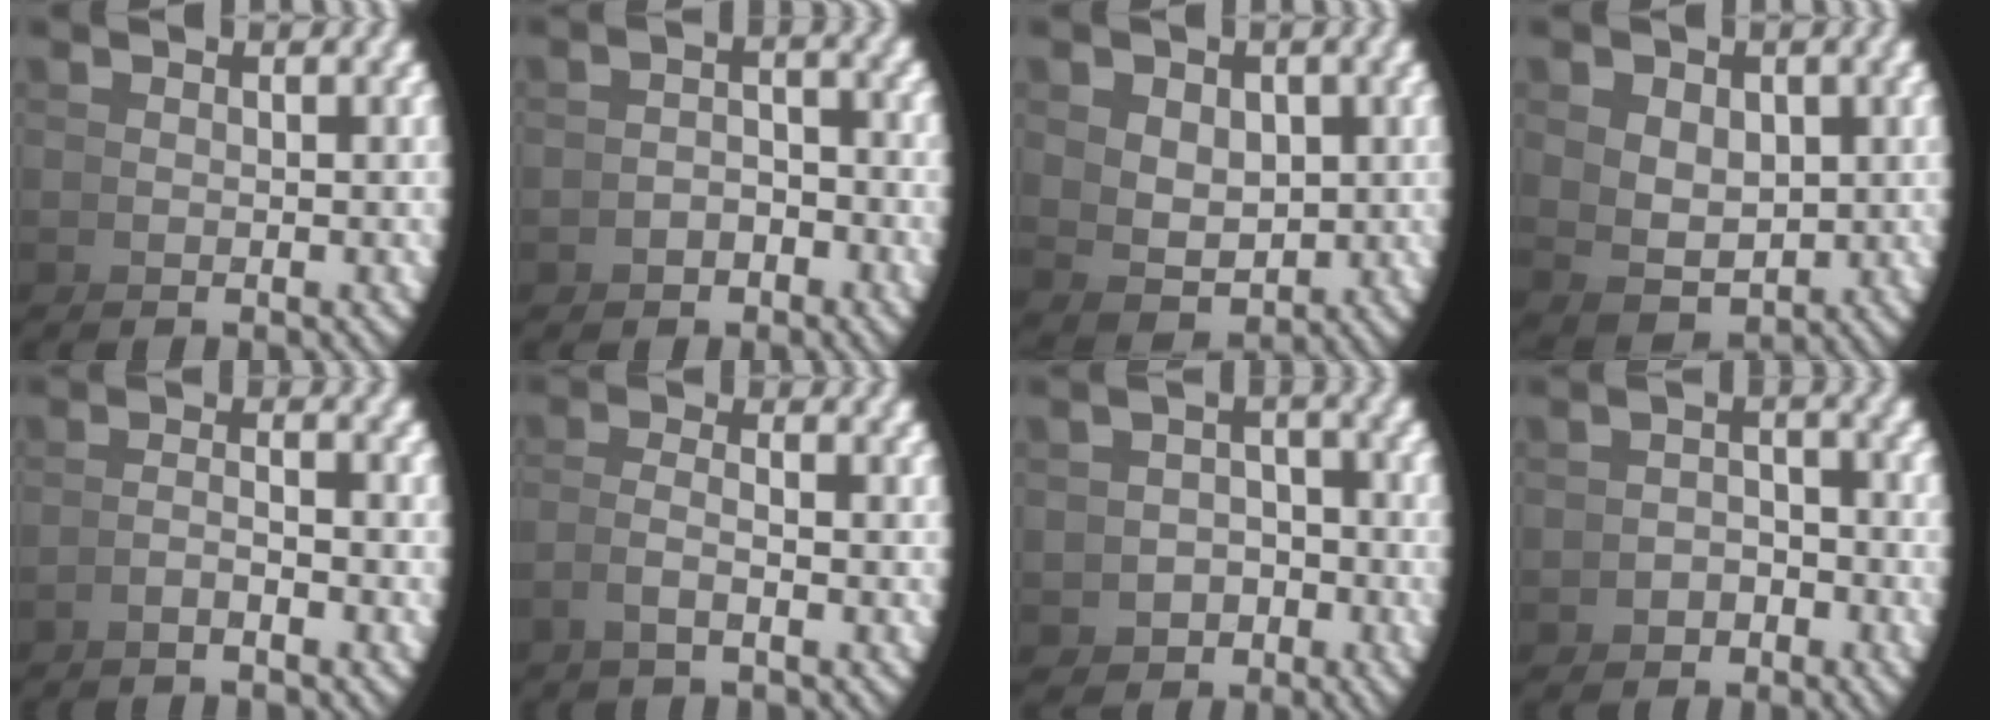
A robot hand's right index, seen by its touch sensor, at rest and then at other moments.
{"total": 1.8, "force": [-1.7, 0.6, 0.3], "torque": [0.016, 0.003, -0.034]}
{"total": 3.7, "force": [0.8, 2.5, 2.6], "torque": [-0.047, -0.013, 0.032]}
{"total": 3.9, "force": [0.8, 2.7, 2.7], "torque": [-0.054, -0.013, 0.032]}
{"total": 1.9, "force": [-1.1, -0.9, 1.2], "torque": [-0.008, 0.006, -0.024]}
{"total": 1.9, "force": [-0.5, -0.4, 1.8], "torque": [-0.041, -0.002, -0.004]}
{"total": 5.3, "force": [-2.4, 4.4, 1.7], "torque": [-0.017, -0.019, -0.037]}
{"total": 2.2, "force": [-1.7, 1.3, 0.4], "torque": [0.012, -0.003, -0.031]}